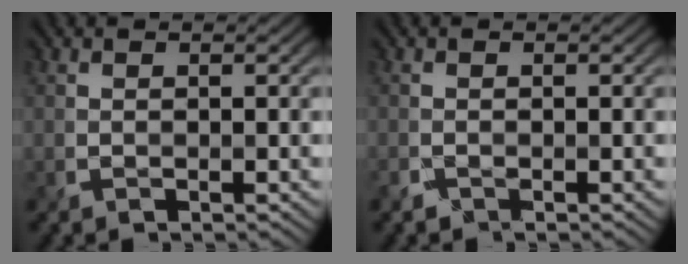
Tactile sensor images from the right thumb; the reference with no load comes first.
{"total": 0.9, "force": [-0.7, 0.4, 0.5], "torque": [-0.014, -0.009, -0.013]}